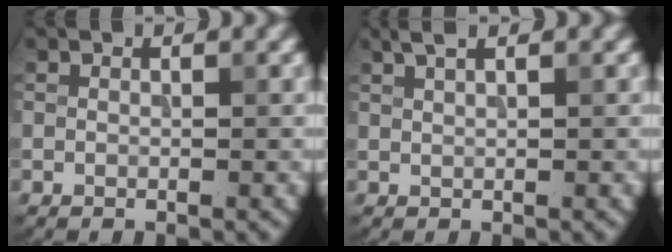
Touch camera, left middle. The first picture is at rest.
{"total": 1.7, "force": [1.2, 0.4, 1.1], "torque": [-0.017, 0.001, 0.017]}